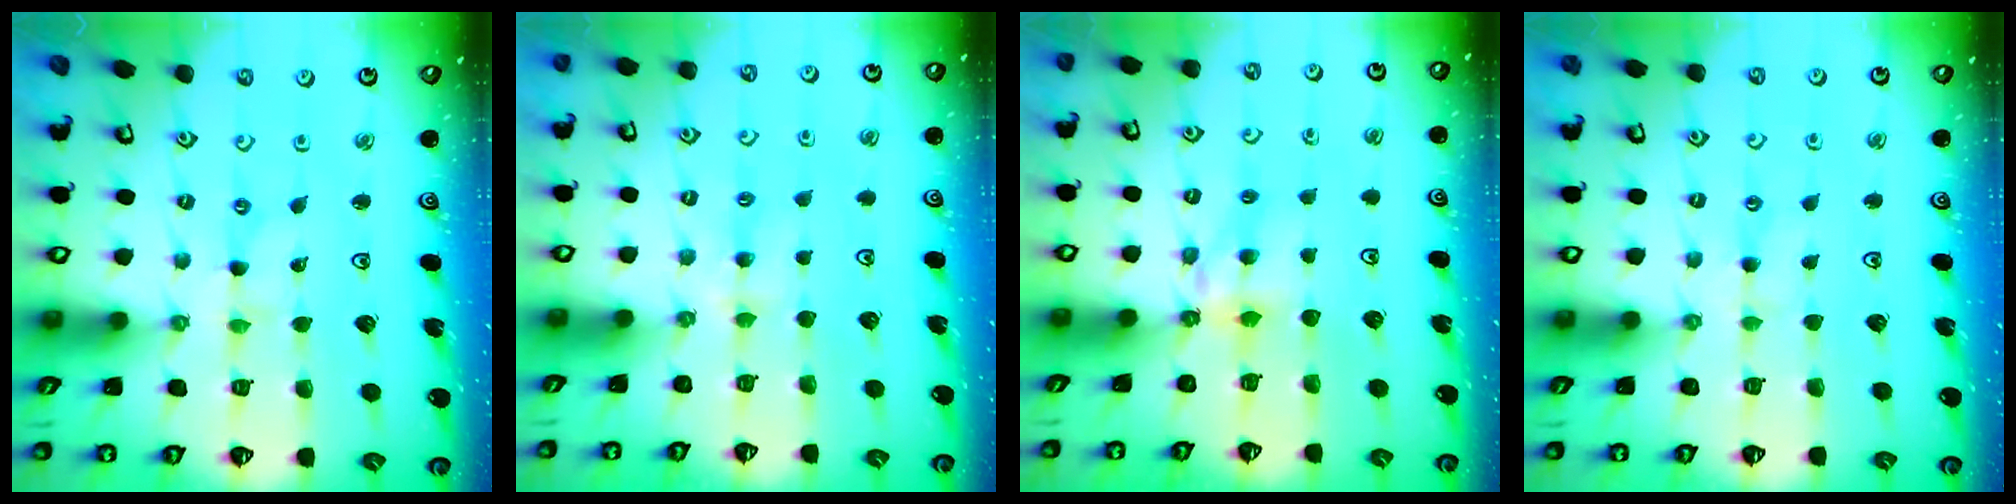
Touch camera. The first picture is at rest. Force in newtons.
{"total": 3.9, "press": 3.9, "slide": 0.7}
{"total": 5.7, "press": 5.7, "slide": 0.1}
{"total": 1.9, "press": 1.8, "slide": 0.4}